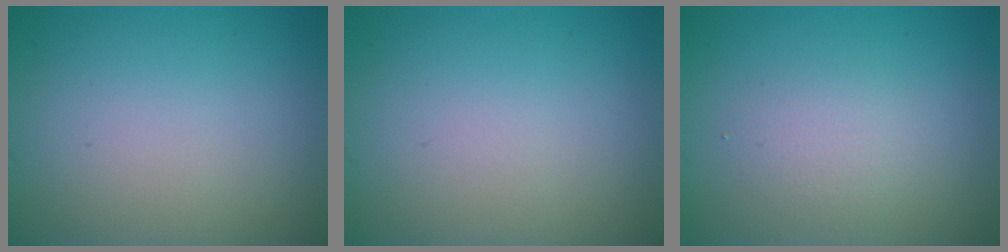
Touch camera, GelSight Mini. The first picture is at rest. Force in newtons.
{"total": 0.0}
{"total": 1.7, "press": 1.7, "slide": 0.2}